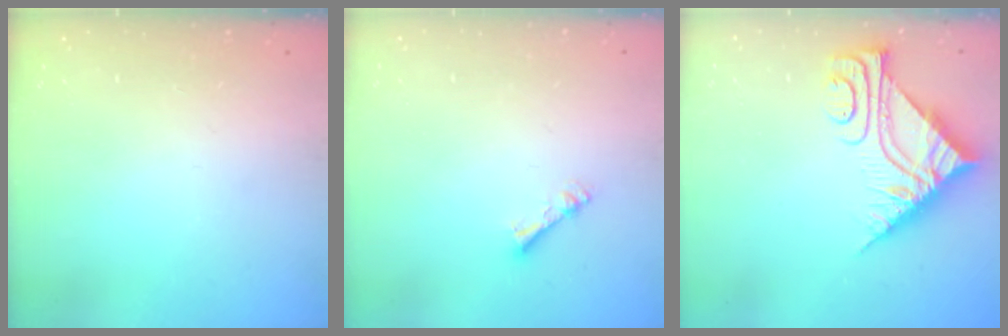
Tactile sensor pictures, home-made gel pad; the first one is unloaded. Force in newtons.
{"total": 2.4, "press": 2.4, "slide": 0.4}
{"total": 11.3, "press": 11.2, "slide": 1.2}